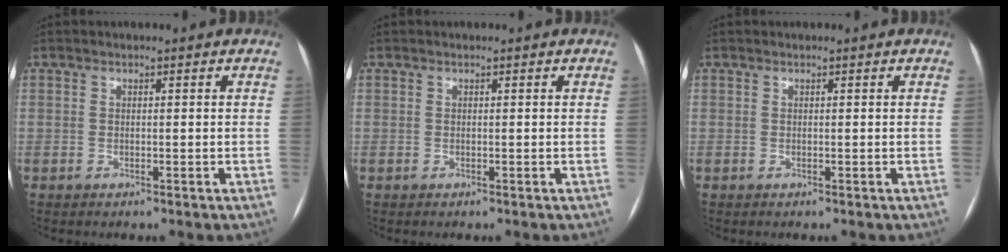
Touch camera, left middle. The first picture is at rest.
{"total": 0.0}
{"total": 0.0}